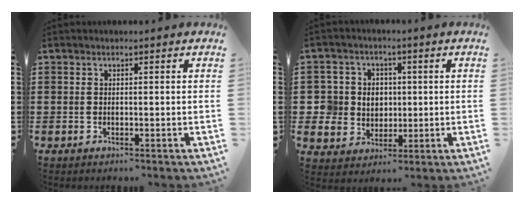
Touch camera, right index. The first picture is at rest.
{"total": 5.8, "force": [0.8, 5.6, 1.4], "torque": [-0.053, 0.020, 0.015]}